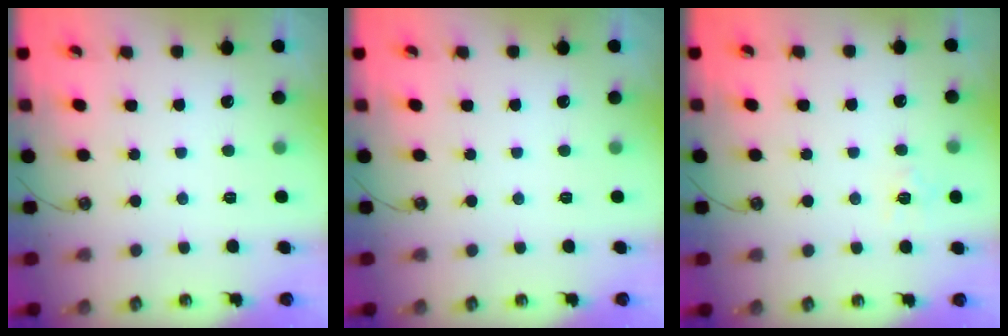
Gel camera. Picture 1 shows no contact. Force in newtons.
{"total": 0.0}
{"total": 7.2, "press": 7.2, "slide": 0.7}